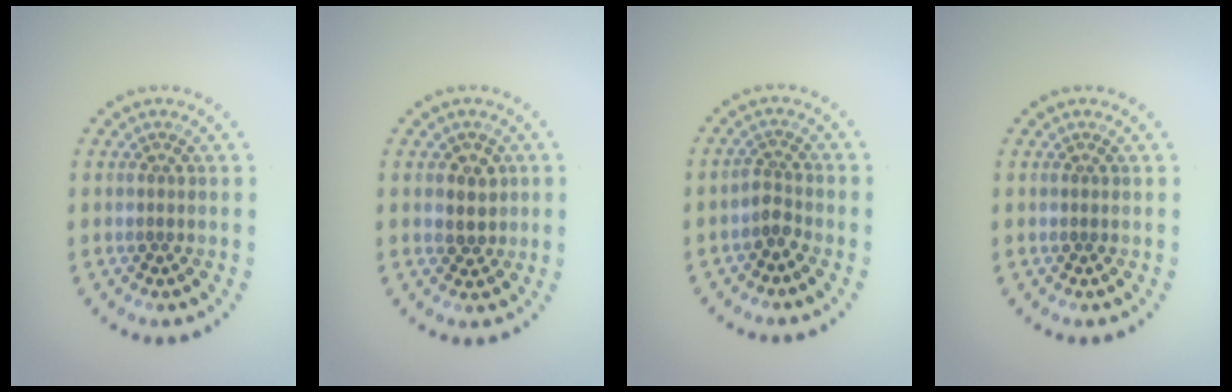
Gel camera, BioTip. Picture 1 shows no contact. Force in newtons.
{"total": 2.1, "press": 1.9, "slide": 0.9}
{"total": 1.5, "press": 1.1, "slide": 1.0}
{"total": 0.0}